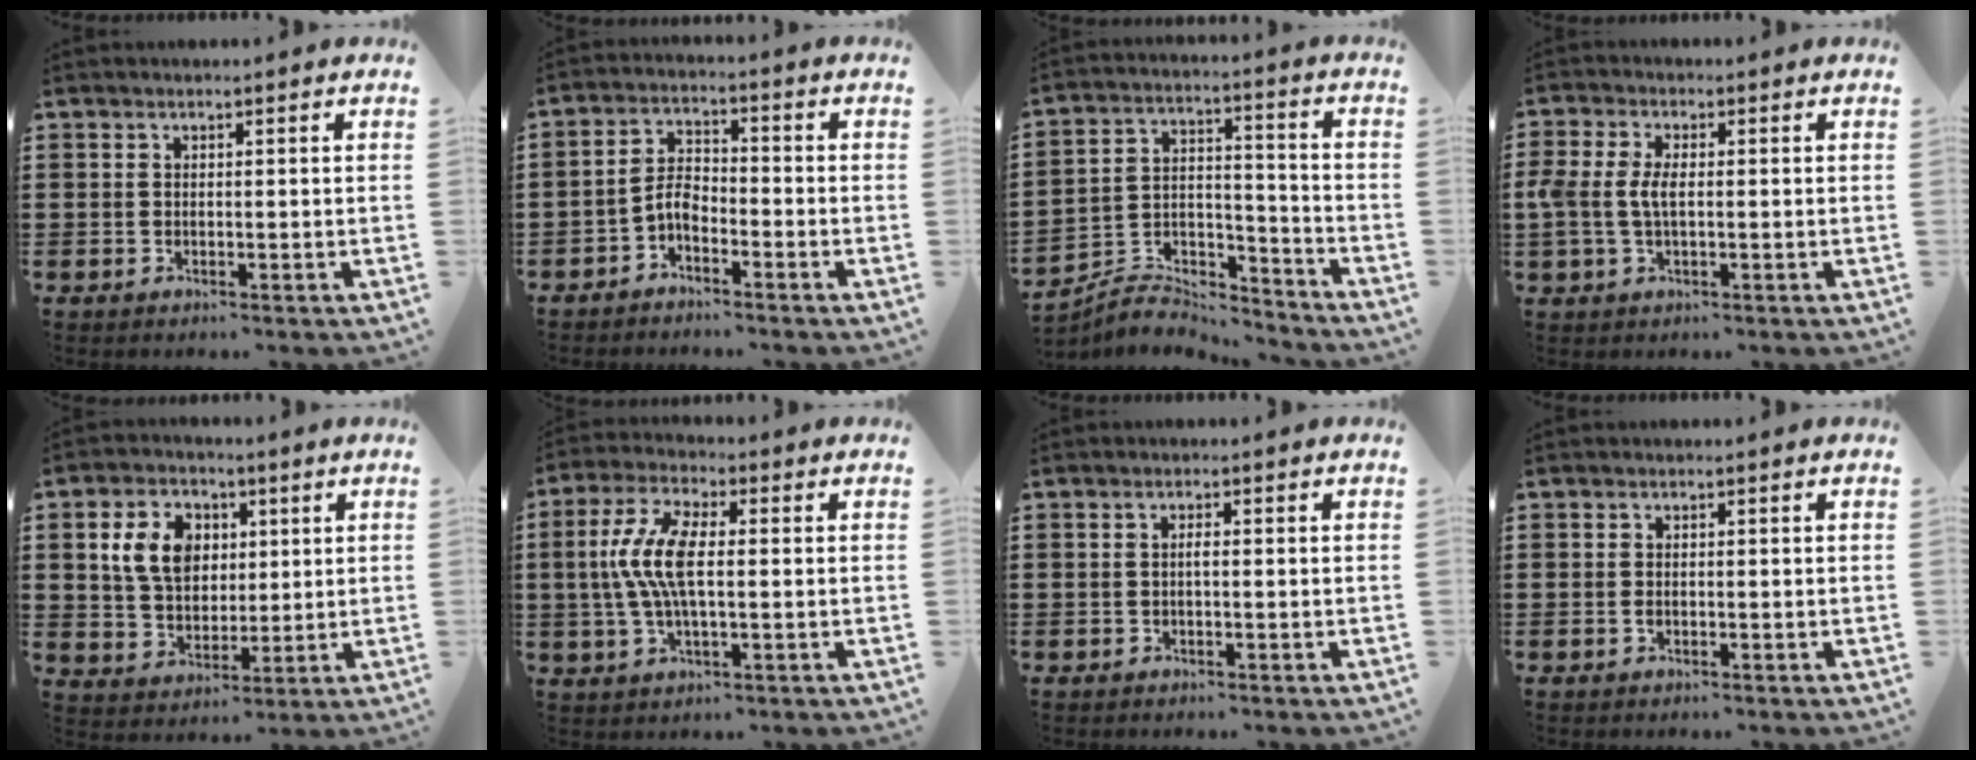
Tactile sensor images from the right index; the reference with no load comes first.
{"total": 3.8, "force": [-2.4, 1.7, 2.4], "torque": [-0.060, 0.006, -0.053]}
{"total": 6.0, "force": [-5.8, 1.5, 0.5], "torque": [-0.011, 0.010, -0.116]}
{"total": 4.2, "force": [-0.1, 2.1, 3.6], "torque": [-0.096, -0.004, -0.012]}
{"total": 8.2, "force": [2.3, 6.2, 4.8], "torque": [-0.106, 0.014, 0.036]}
{"total": 8.9, "force": [0.0, 3.1, 8.3], "torque": [-0.191, -0.005, -0.010]}
{"total": 0.8, "force": [-0.1, 0.2, 0.8], "torque": [-0.015, -0.002, -0.002]}
{"total": 0.6, "force": [-0.2, 0.2, 0.5], "torque": [-0.010, -0.003, -0.002]}